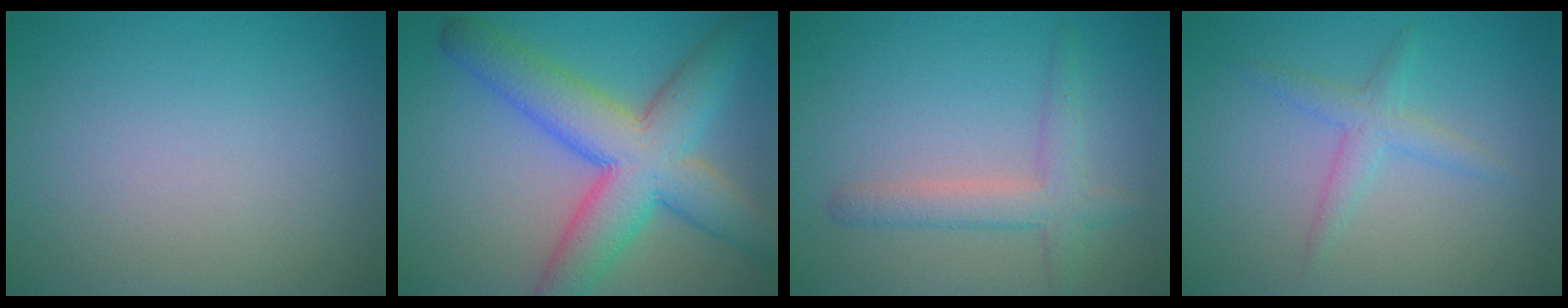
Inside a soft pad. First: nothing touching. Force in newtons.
{"total": 9.5, "press": 9.5, "slide": 0.2}
{"total": 3.0, "press": 3.0, "slide": 0.1}
{"total": 2.1, "press": 2.1, "slide": 0.1}